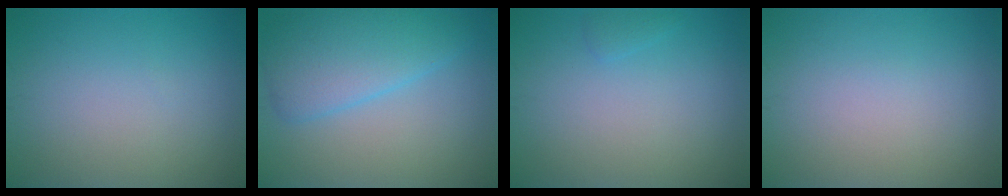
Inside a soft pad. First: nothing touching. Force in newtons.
{"total": 5.4, "press": 5.4, "slide": 0.1}
{"total": 0.7, "press": 0.7, "slide": 0.1}
{"total": 0.0}